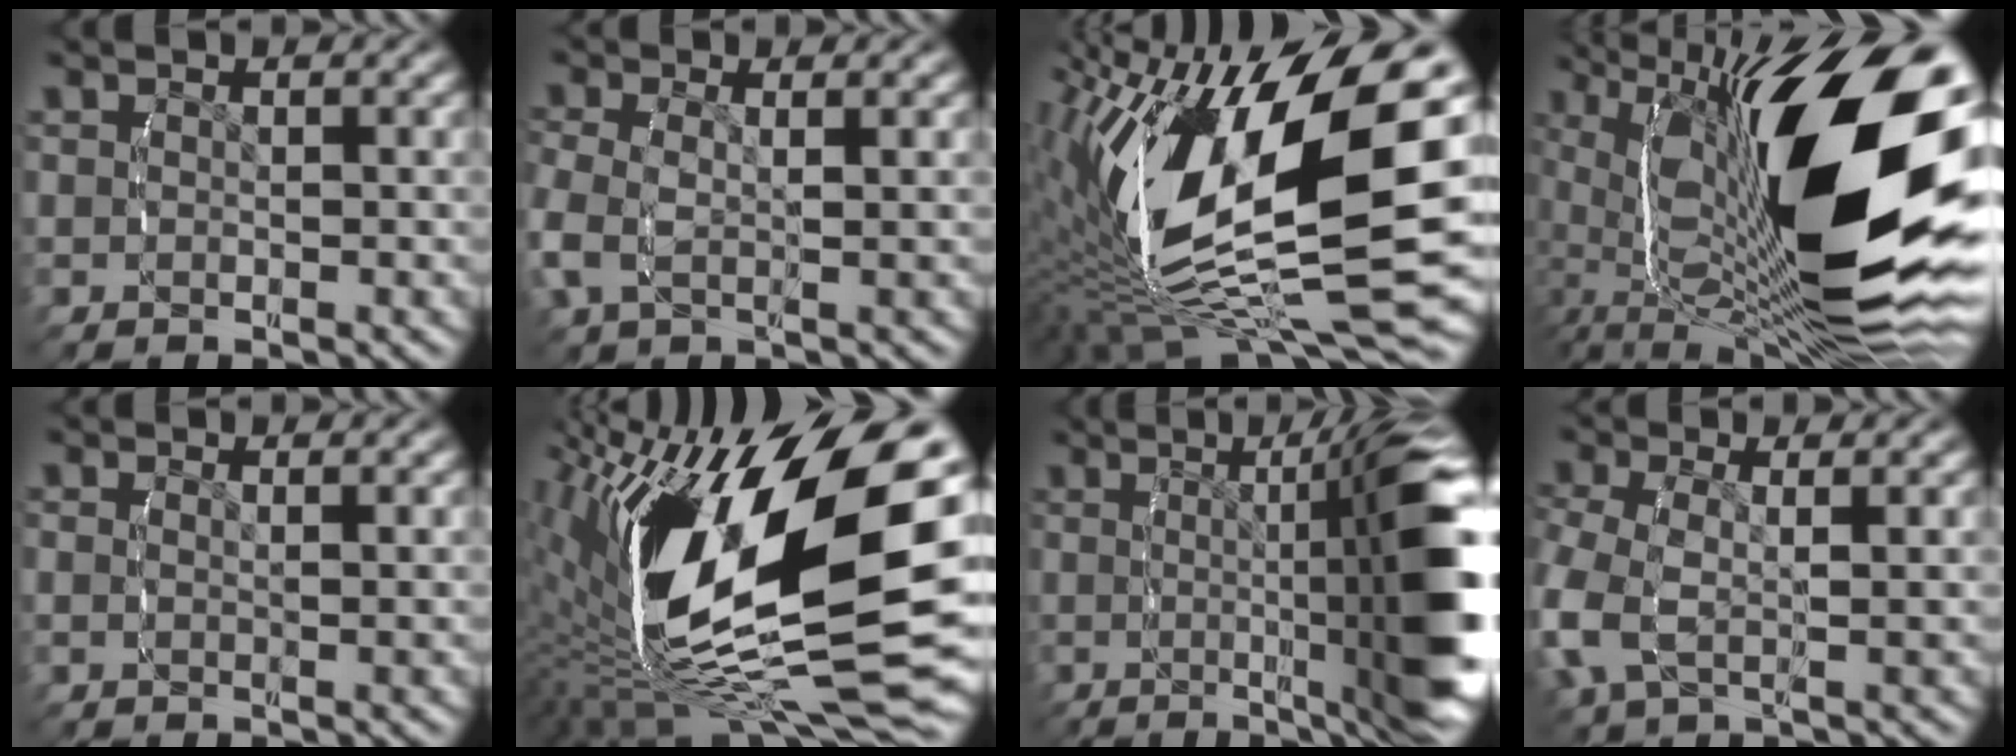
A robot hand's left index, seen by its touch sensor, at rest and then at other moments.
{"total": 3.1, "force": [-0.2, 2.0, 2.3], "torque": [-0.074, -0.017, 0.001]}
{"total": 18.6, "force": [-0.9, 8.8, 16.3], "torque": [-0.272, -0.012, -0.004]}
{"total": 18.7, "force": [-2.1, 9.1, 16.2], "torque": [-0.241, -0.006, -0.028]}
{"total": 1.2, "force": [0.0, 0.3, 1.1], "torque": [-0.019, -0.004, -0.002]}
{"total": 20.3, "force": [-0.2, 8.9, 18.2], "torque": [-0.297, -0.007, 0.001]}
{"total": 15.3, "force": [1.1, 4.3, 14.6], "torque": [-0.171, 0.029, -0.002]}
{"total": 4.2, "force": [-0.2, 2.9, 3.1], "torque": [-0.103, -0.019, 0.001]}